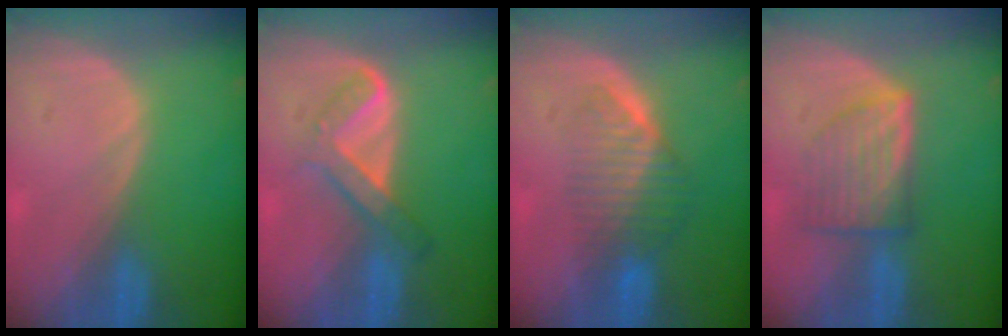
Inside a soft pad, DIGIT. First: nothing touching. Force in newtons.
{"total": 5.2, "press": 5.0, "slide": 1.5}
{"total": 6.3, "press": 5.7, "slide": 2.8}
{"total": 6.6, "press": 6.1, "slide": 2.5}